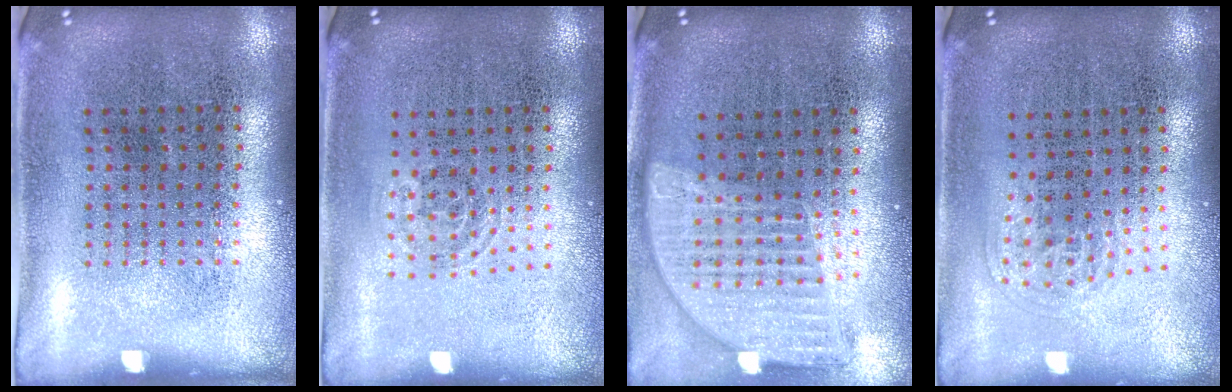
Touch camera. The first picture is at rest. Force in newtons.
{"total": 0.8, "press": 0.5, "slide": 0.6}
{"total": 1.6, "press": 1.4, "slide": 0.8}
{"total": 1.0, "press": 0.6, "slide": 0.8}